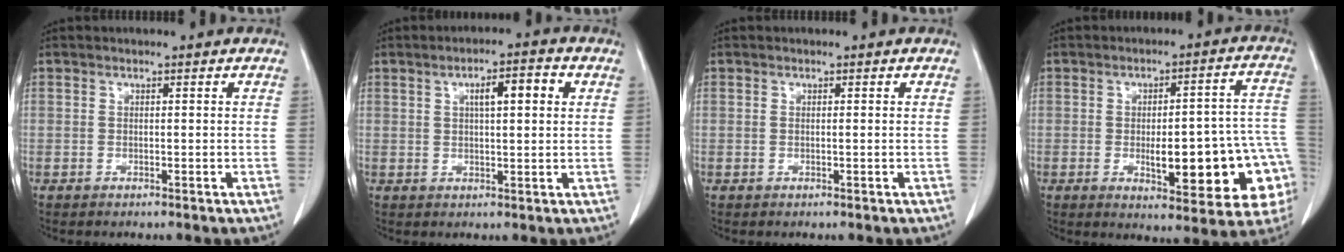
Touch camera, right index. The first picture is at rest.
{"total": 6.4, "force": [1.9, 1.7, 5.9], "torque": [-0.099, 0.015, 0.032]}
{"total": 0.9, "force": [-0.1, 0.3, 0.8], "torque": [-0.027, 0.005, 0.004]}
{"total": 20.1, "force": [-4.9, 5.8, 18.7], "torque": [-0.161, 0.035, -0.040]}